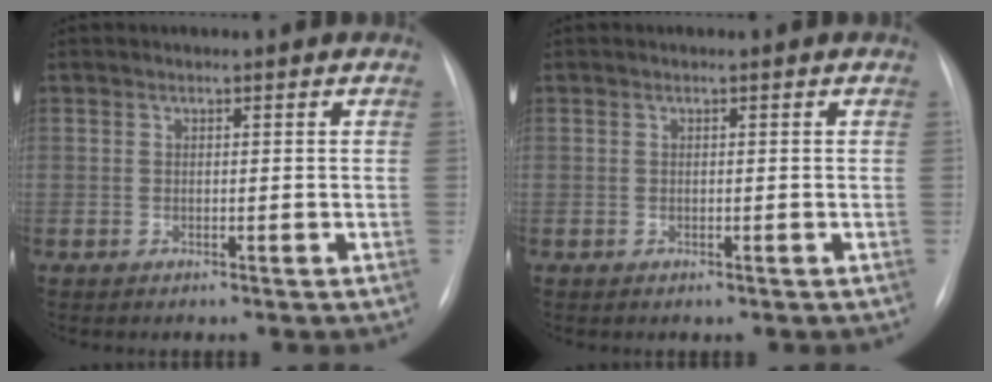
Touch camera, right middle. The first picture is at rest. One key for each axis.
{"total": 0.0}